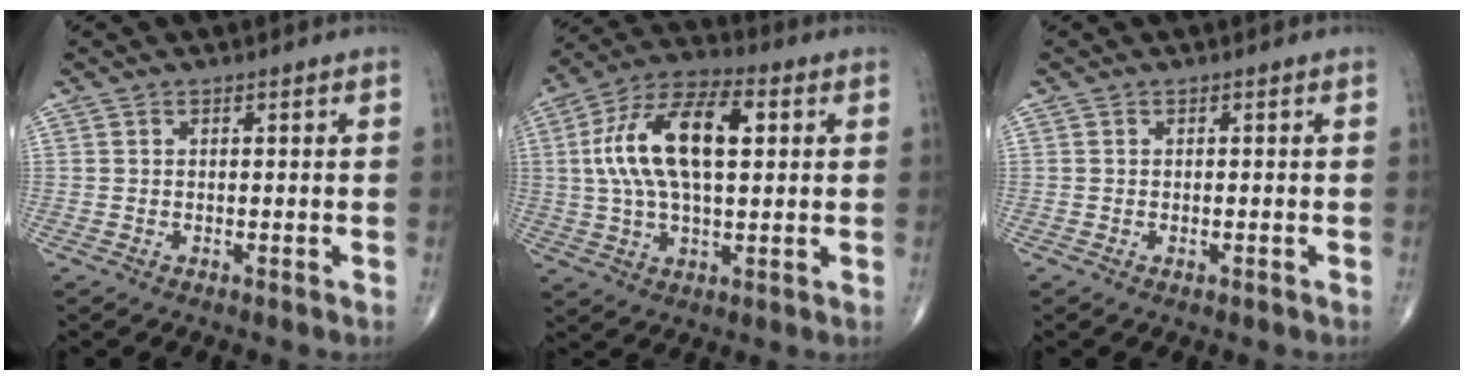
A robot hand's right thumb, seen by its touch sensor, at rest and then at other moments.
{"total": 17.1, "force": [3.1, 8.1, 14.7], "torque": [-0.277, 0.023, 0.052]}
{"total": 0.6, "force": [-0.3, 0.2, 0.5], "torque": [-0.010, 0.001, -0.004]}